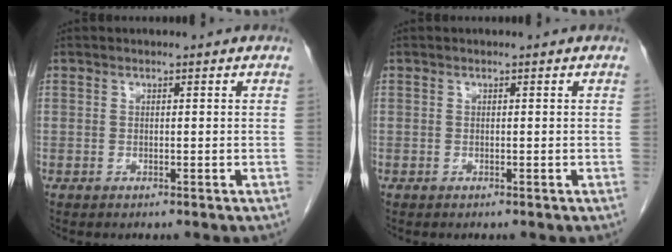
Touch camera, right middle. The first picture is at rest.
{"total": 0.0}